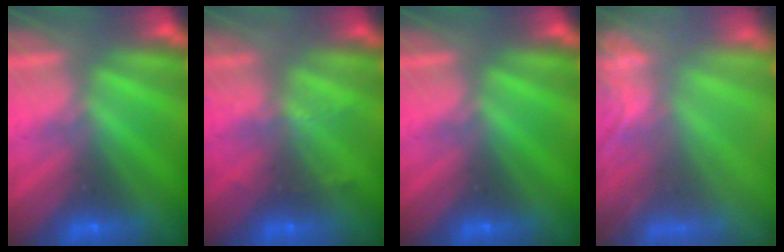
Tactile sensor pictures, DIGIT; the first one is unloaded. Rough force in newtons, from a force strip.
{"total": 2.3}
{"total": 0.0}
{"total": 6.9}